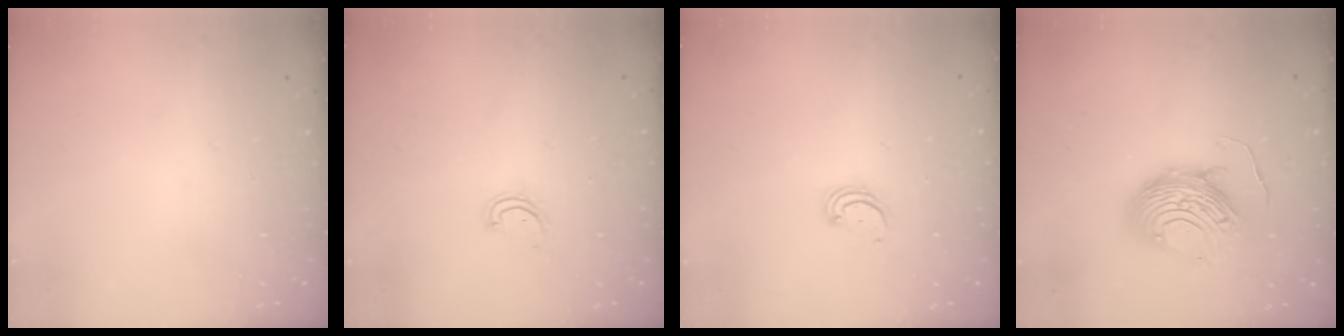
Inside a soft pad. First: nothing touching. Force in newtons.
{"total": 2.8, "press": 2.8, "slide": 0.3}
{"total": 2.8, "press": 2.8, "slide": 0.3}
{"total": 11.6, "press": 11.5, "slide": 1.2}